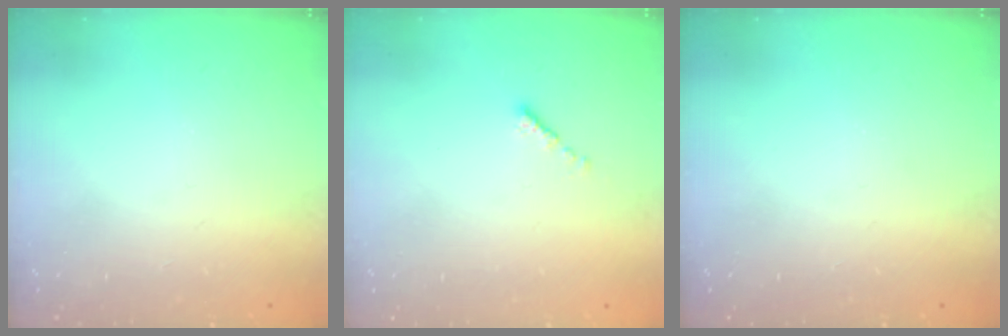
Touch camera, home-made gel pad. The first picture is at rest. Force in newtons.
{"total": 0.0}
{"total": 0.0}